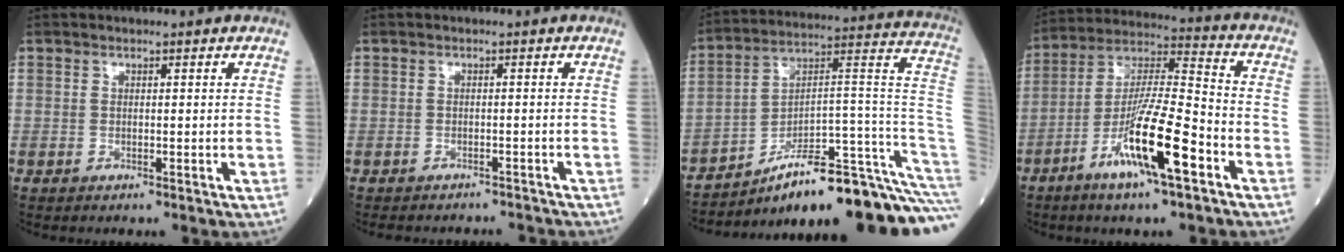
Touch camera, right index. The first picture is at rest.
{"total": 7.4, "force": [-7.0, 2.1, 1.4], "torque": [-0.010, 0.003, -0.080]}
{"total": 24.3, "force": [-19.0, 1.6, 15.1], "torque": [-0.108, 0.047, -0.278]}
{"total": 14.9, "force": [-6.9, 1.2, 13.1], "torque": [-0.251, -0.010, -0.126]}